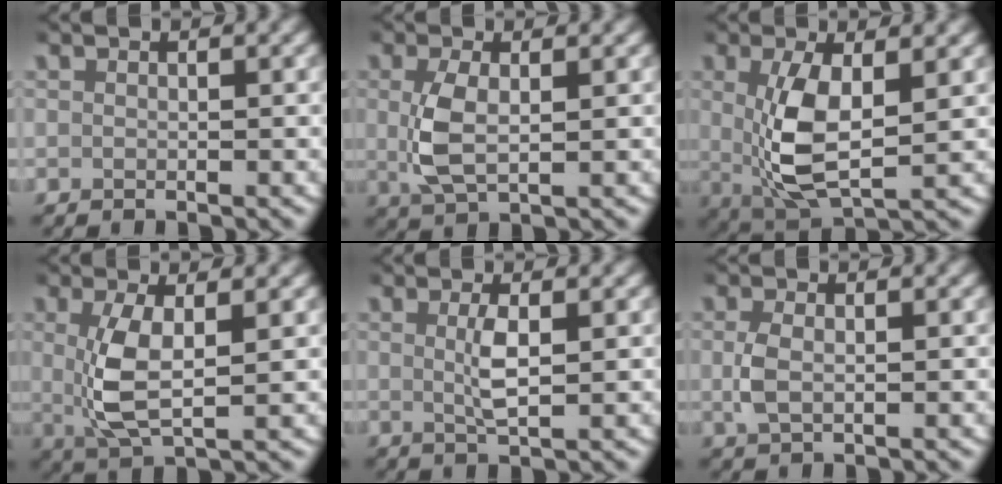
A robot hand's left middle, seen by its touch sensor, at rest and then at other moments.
{"total": 3.7, "force": [0.3, 1.7, 3.3], "torque": [-0.085, -0.007, 0.011]}
{"total": 6.3, "force": [0.6, 2.8, 5.6], "torque": [-0.122, -0.013, 0.019]}
{"total": 4.6, "force": [0.6, 1.6, 4.3], "torque": [-0.096, -0.006, 0.016]}
{"total": 2.3, "force": [0.5, 0.3, 2.2], "torque": [-0.048, -0.007, 0.013]}
{"total": 2.1, "force": [0.1, 1.2, 1.7], "torque": [-0.049, -0.004, 0.006]}